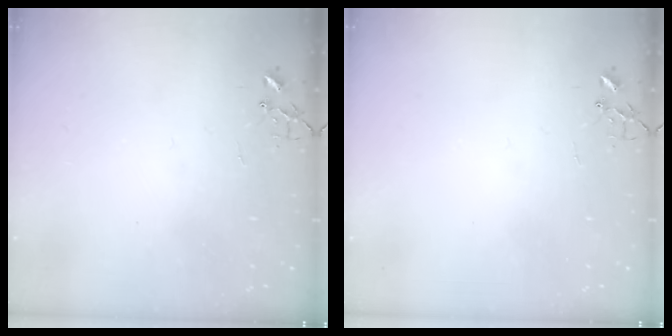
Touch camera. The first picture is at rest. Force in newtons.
{"total": 0.0}